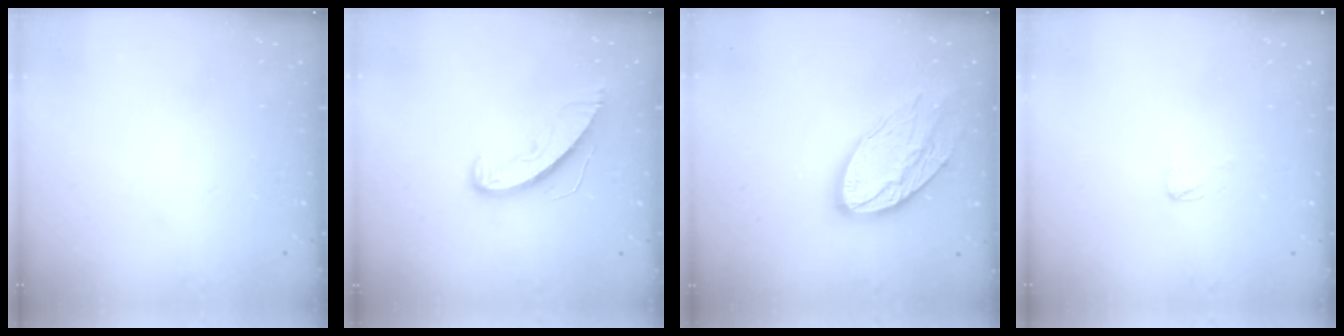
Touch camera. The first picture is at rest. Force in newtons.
{"total": 8.8, "press": 8.7, "slide": 1.1}
{"total": 17.7, "press": 17.6, "slide": 1.7}
{"total": 2.3, "press": 2.3, "slide": 0.2}